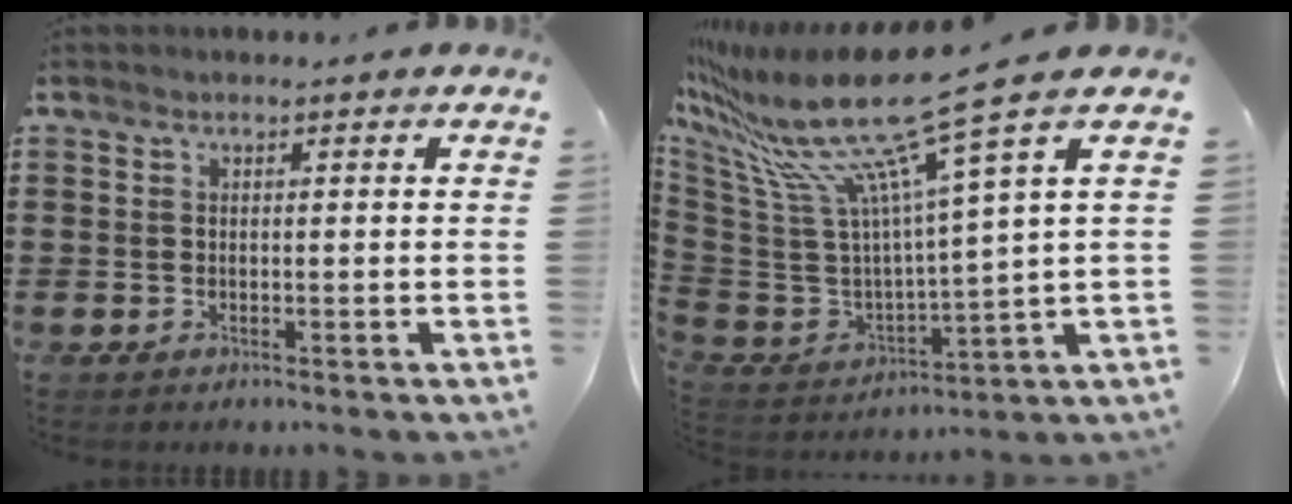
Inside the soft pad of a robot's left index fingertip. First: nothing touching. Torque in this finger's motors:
{"motor_torque": [1.25, -0.89, 1.05, 0.21]}